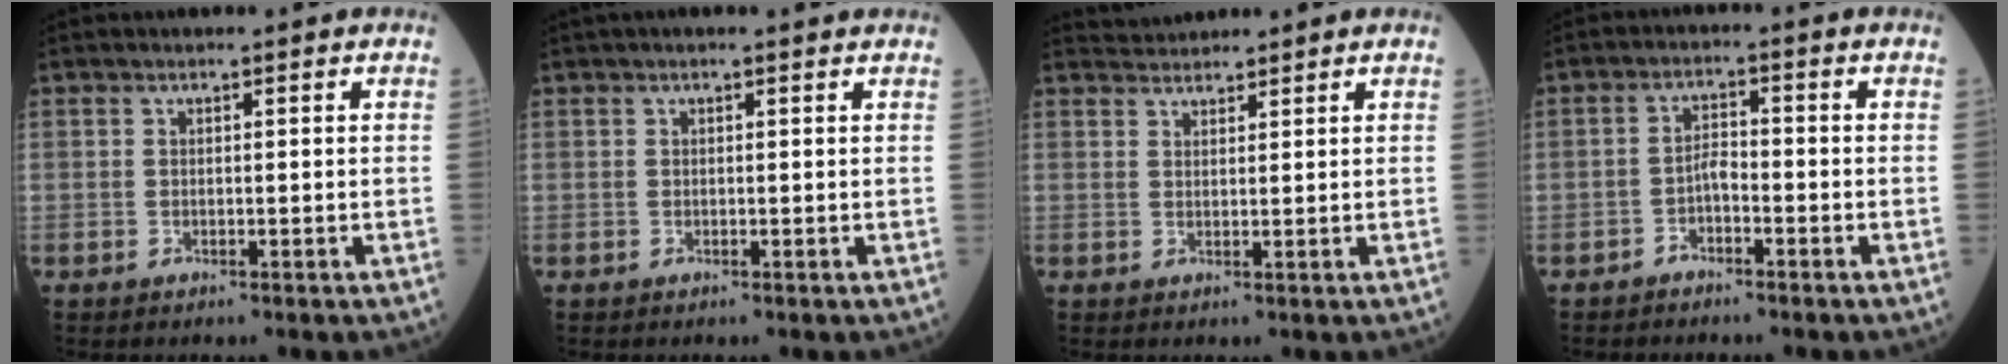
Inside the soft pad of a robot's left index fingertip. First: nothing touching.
{"total": 1.8, "force": [1.6, -0.1, 0.8], "torque": [-0.011, 0.018, 0.019]}
{"total": 2.5, "force": [2.5, 0.1, -0.3], "torque": [-0.006, 0.019, 0.053]}
{"total": 2.3, "force": [-1.5, 0.9, 1.6], "torque": [-0.027, 0.005, -0.030]}